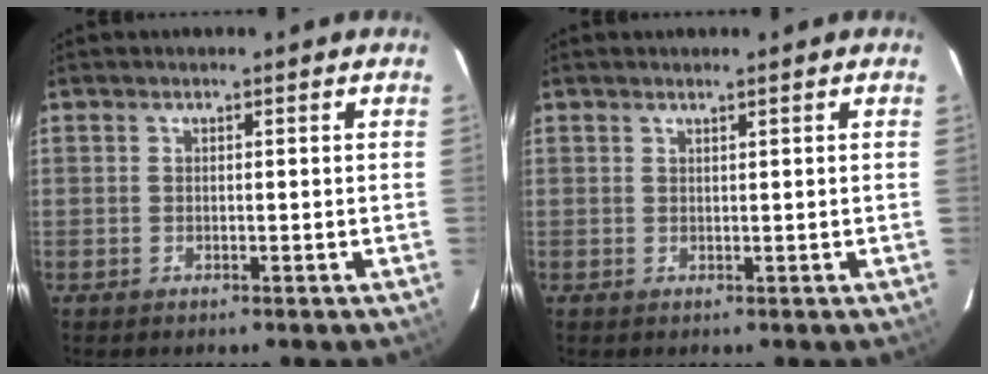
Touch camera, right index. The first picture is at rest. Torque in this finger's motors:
{"motor_torque": [-0.03, 0.13, -0.07, 0.00]}